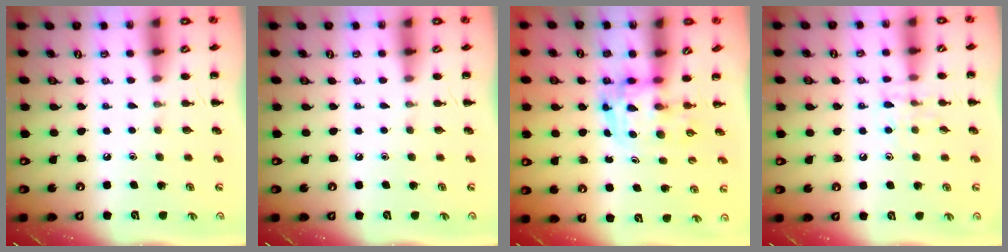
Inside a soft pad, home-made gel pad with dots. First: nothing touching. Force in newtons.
{"total": 0.0}
{"total": 3.7, "press": 3.7, "slide": 0.7}
{"total": 6.2, "press": 6.1, "slide": 0.8}